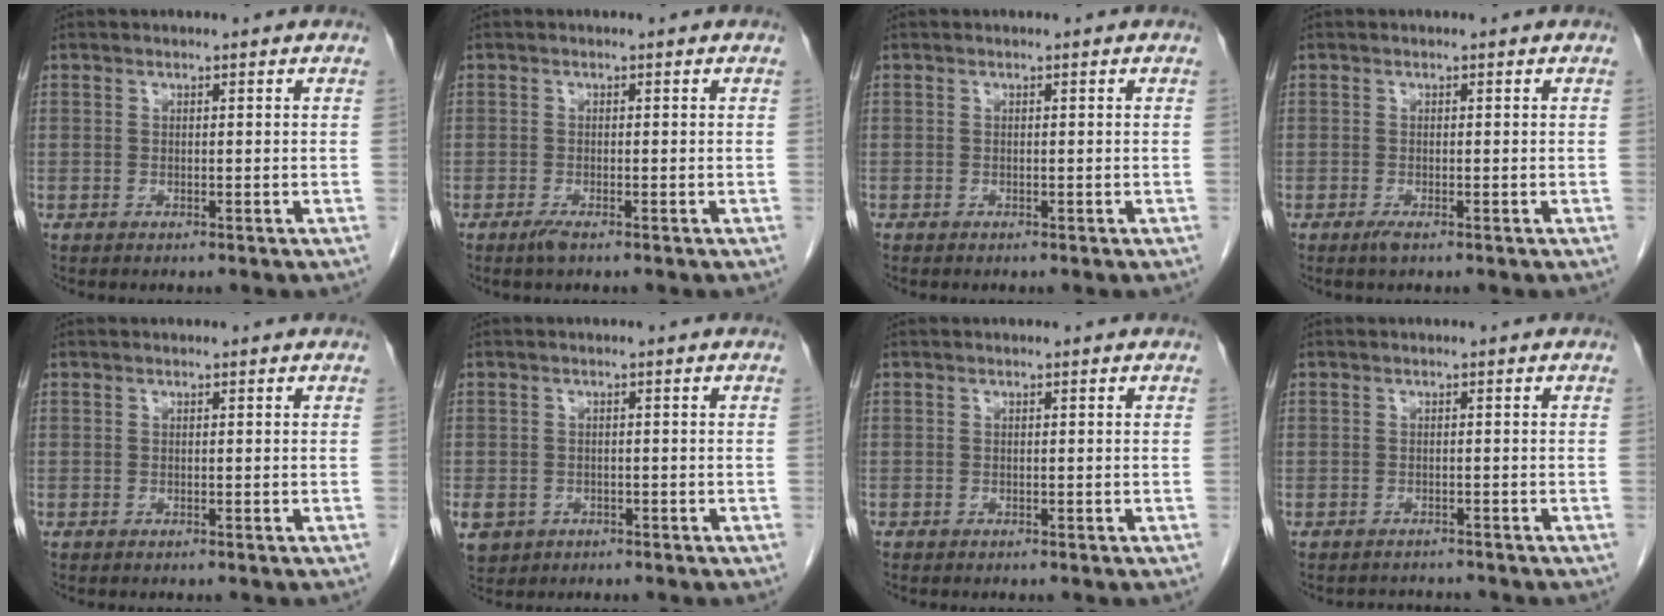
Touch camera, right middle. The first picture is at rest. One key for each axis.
{"total": 1.4, "fx": -1.0, "fy": 0.1, "fz": 1.0, "tx": -0.025, "ty": -0.005, "tz": -0.020}
{"total": 0.0}
{"total": 1.0, "fx": -0.7, "fy": 0.0, "fz": 0.8, "tx": -0.017, "ty": -0.003, "tz": -0.012}
{"total": 0.0}
{"total": 8.1, "fx": -3.5, "fy": 6.9, "fz": 2.7, "tx": -0.084, "ty": -0.001, "tz": -0.047}
{"total": 0.0}
{"total": 1.8, "fx": -1.8, "fy": 0.2, "fz": -0.3, "tx": 0.001, "ty": -0.009, "tz": -0.024}